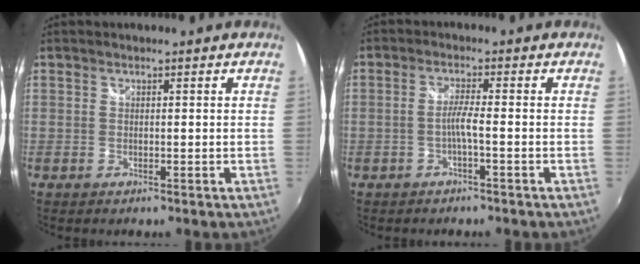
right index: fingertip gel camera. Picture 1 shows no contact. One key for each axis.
{"total": 2.5, "fx": -1.1, "fy": -0.4, "fz": 2.2, "tx": -0.043, "ty": 0.001, "tz": -0.022}